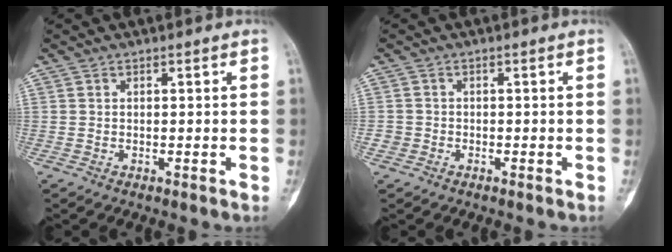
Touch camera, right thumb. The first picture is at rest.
{"total": 1.3, "force": [-0.7, 1.1, 0.1], "torque": [0.004, 0.005, -0.018]}